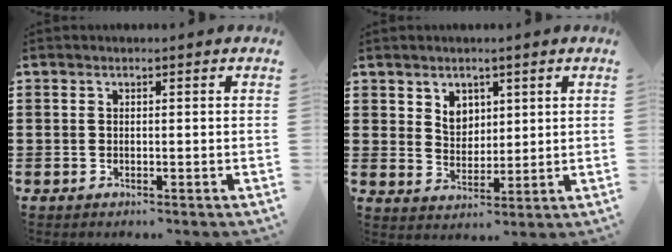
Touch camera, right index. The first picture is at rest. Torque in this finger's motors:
{"motor_torque": [0.02, 0.06, 0.08, 0.02]}